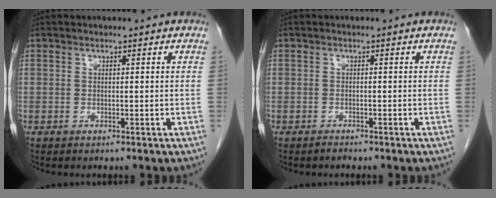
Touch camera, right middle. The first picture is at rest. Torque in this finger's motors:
{"motor_torque": [0.20, -0.04, -0.01, -0.01]}